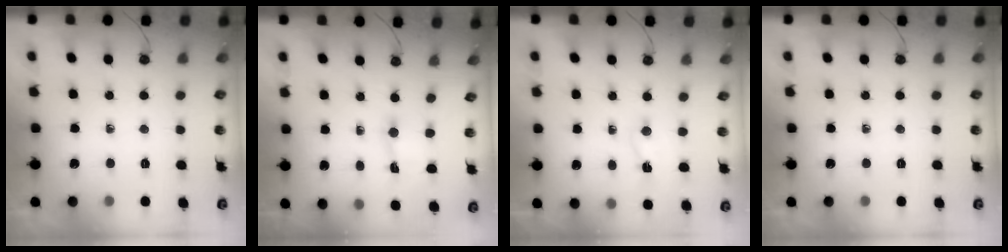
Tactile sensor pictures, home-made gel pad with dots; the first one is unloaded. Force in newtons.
{"total": 1.0, "press": 0.9, "slide": 0.5}
{"total": 11.2, "press": 2.4, "slide": 10.9}
{"total": 0.0}